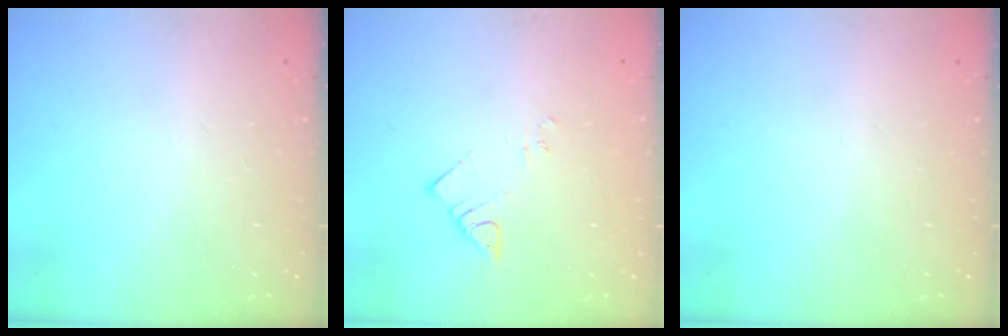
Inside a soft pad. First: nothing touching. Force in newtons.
{"total": 3.7, "press": 3.7, "slide": 0.4}
{"total": 0.0}